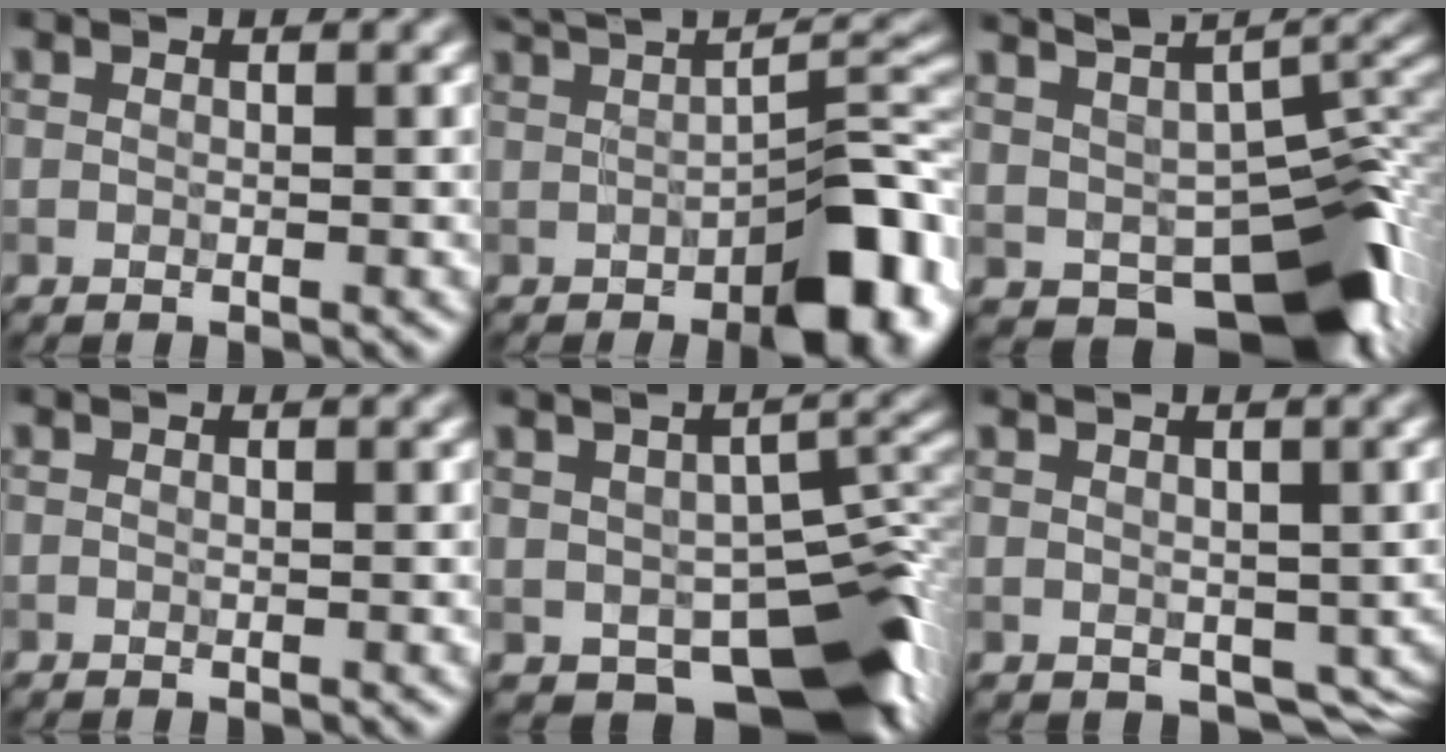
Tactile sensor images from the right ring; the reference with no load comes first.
{"total": 9.3, "force": [-1.7, 3.1, 8.6], "torque": [-0.092, 0.010, 0.001]}
{"total": 8.3, "force": [-2.5, 4.3, 6.7], "torque": [-0.094, -0.012, -0.001]}
{"total": 0.0}
{"total": 10.2, "force": [-5.3, 5.2, 7.0], "torque": [-0.104, -0.016, -0.054]}
{"total": 2.8, "force": [-0.2, 2.0, 1.9], "torque": [-0.044, -0.014, 0.042]}